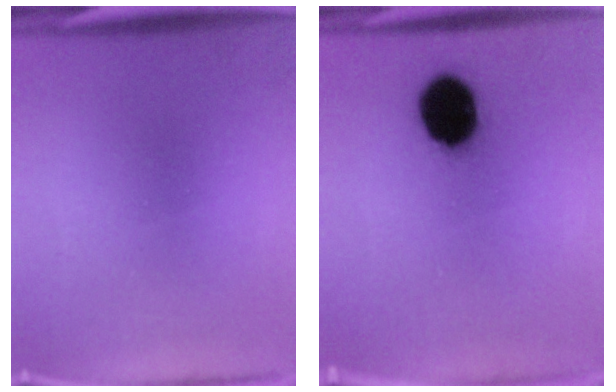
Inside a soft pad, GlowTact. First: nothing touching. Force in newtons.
{"total": 11.7}